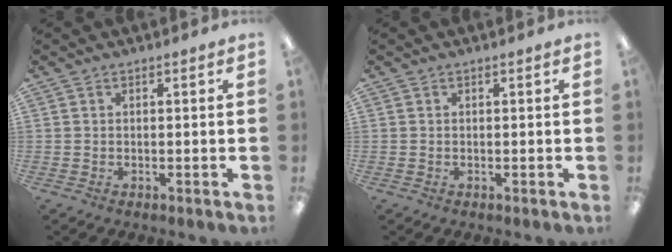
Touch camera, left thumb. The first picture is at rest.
{"total": 0.0}